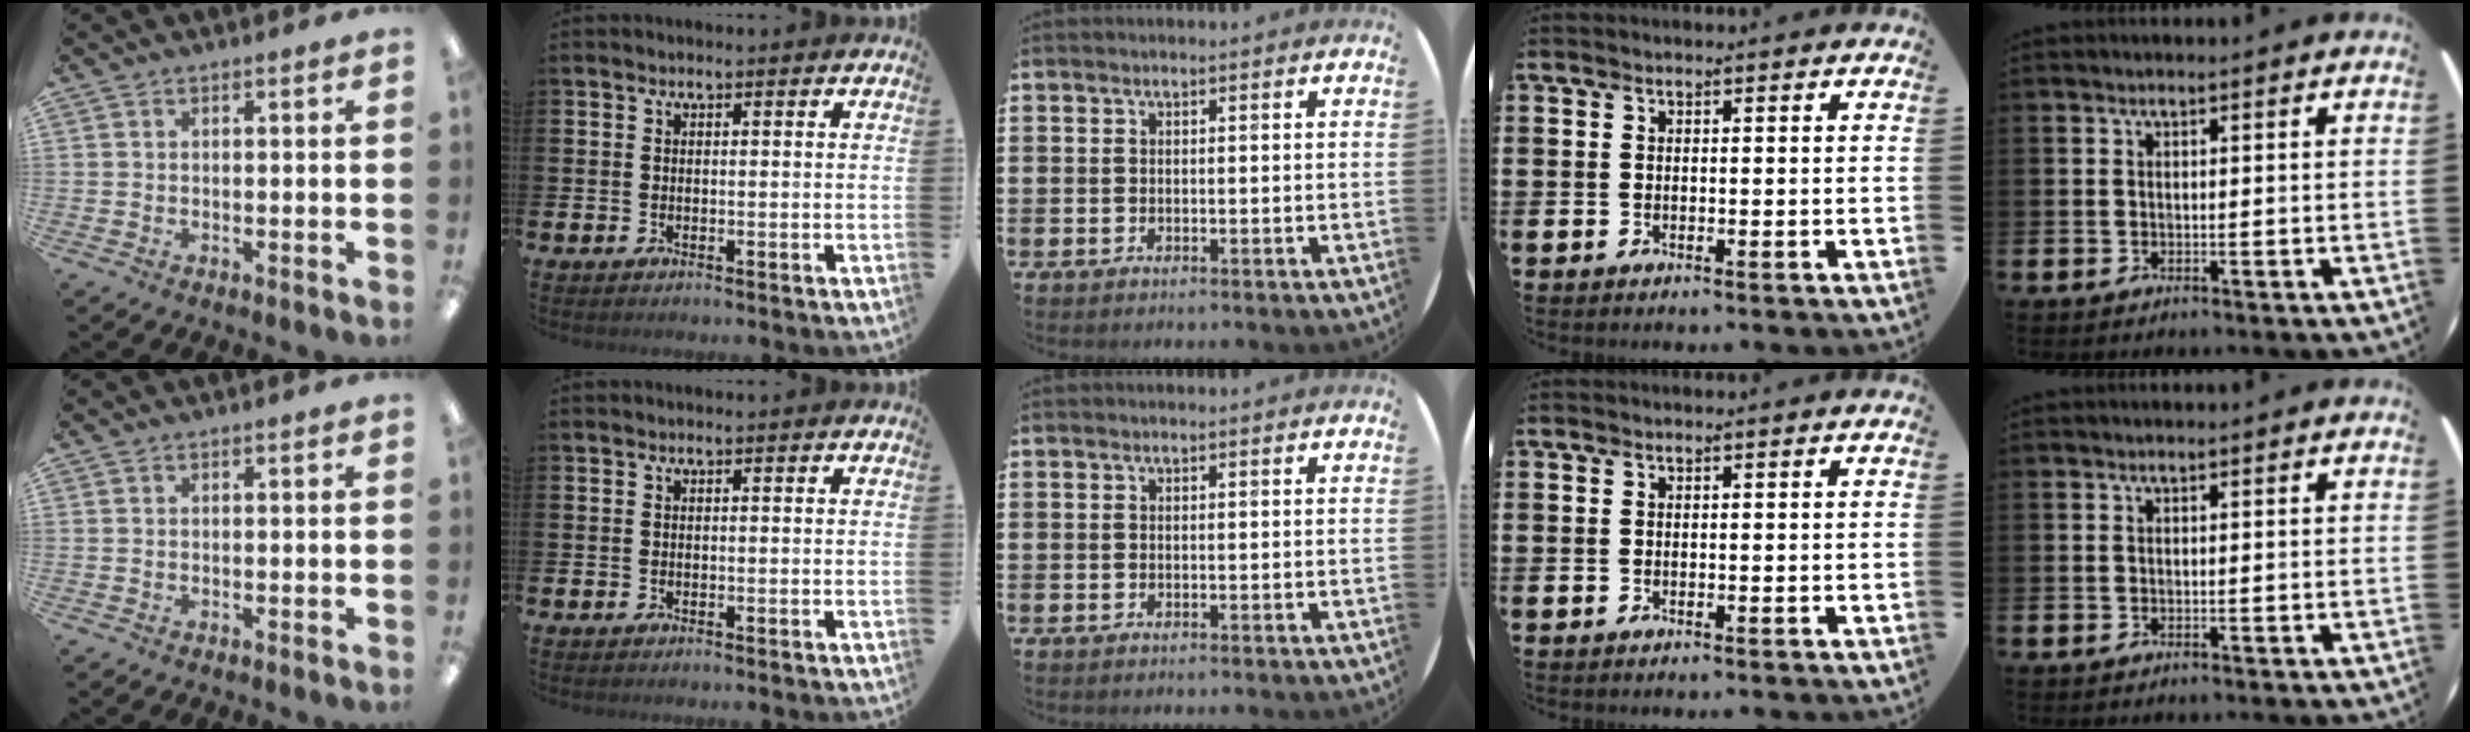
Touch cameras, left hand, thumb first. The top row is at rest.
{}